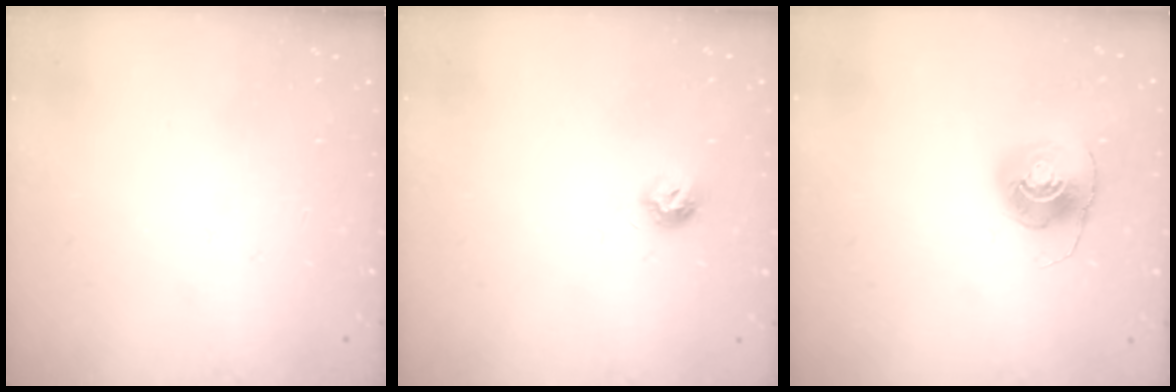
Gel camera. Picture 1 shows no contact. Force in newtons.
{"total": 6.3, "press": 6.3, "slide": 0.1}
{"total": 7.7, "press": 7.7, "slide": 0.2}